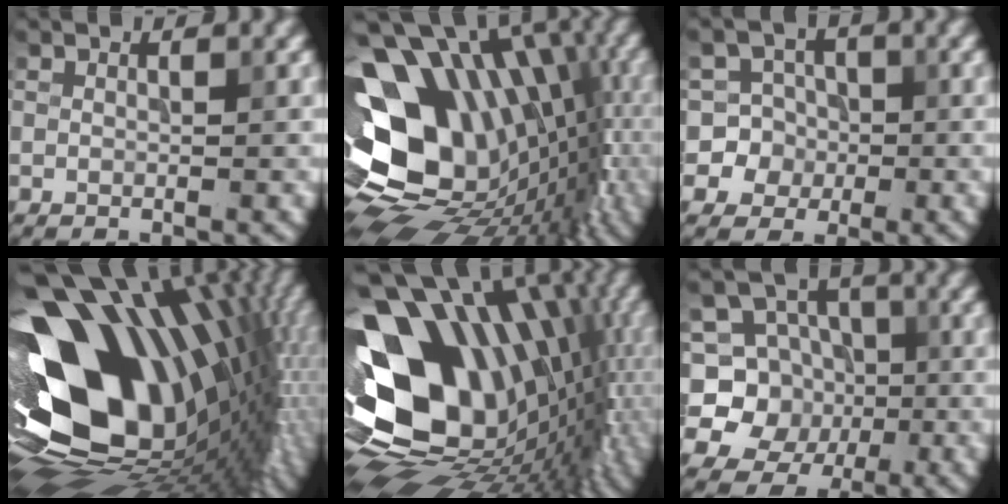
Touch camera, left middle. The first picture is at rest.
{"total": 16.5, "force": [0.0, 10.9, 12.3], "torque": [-0.199, 0.024, 0.003]}
{"total": 7.3, "force": [-0.4, 7.2, 1.6], "torque": [-0.029, 0.031, -0.025]}
{"total": 18.7, "force": [1.6, 11.5, 14.6], "torque": [-0.261, -0.027, 0.035]}
{"total": 17.7, "force": [1.4, 12.1, 12.9], "torque": [-0.231, 0.021, 0.018]}
{"total": 8.3, "force": [-0.2, 7.6, 3.3], "torque": [-0.052, 0.018, -0.034]}